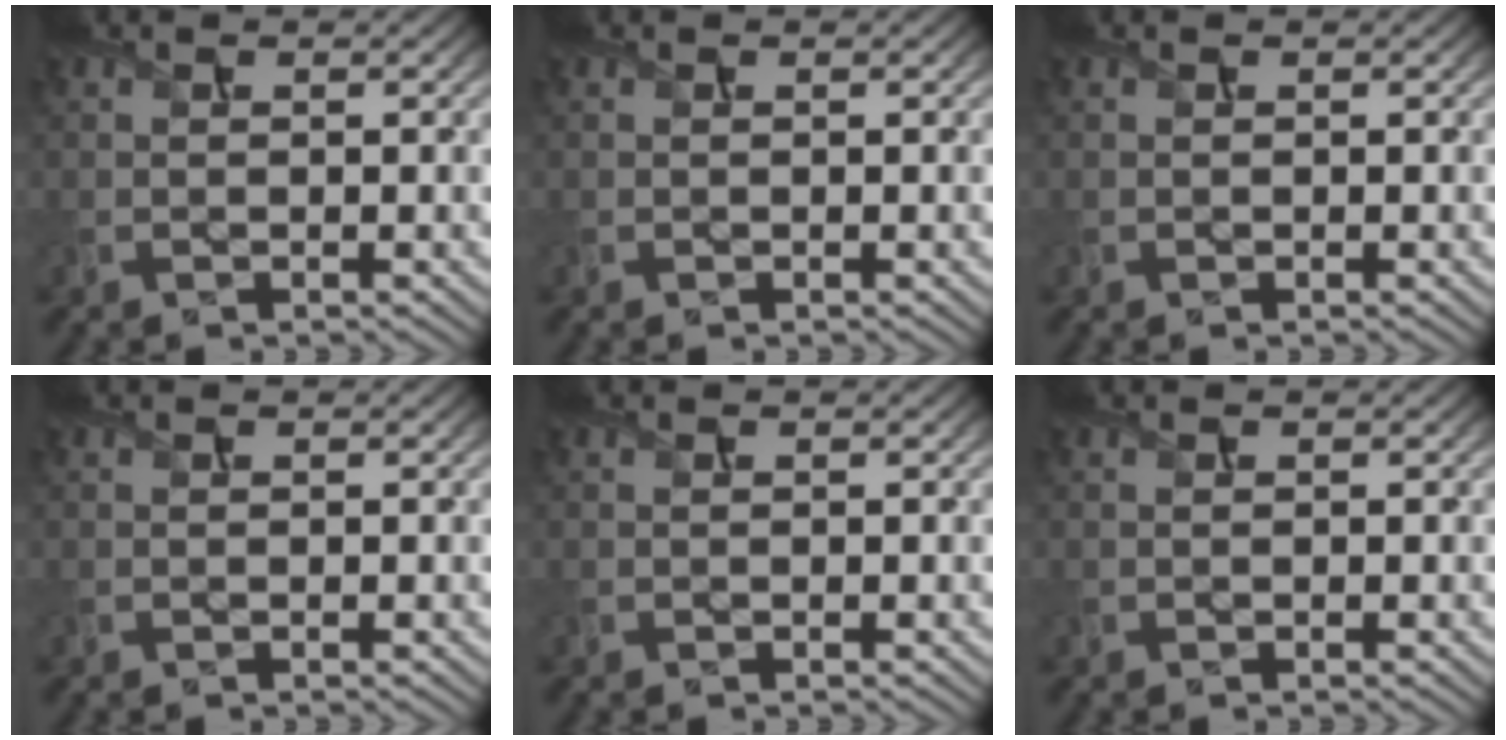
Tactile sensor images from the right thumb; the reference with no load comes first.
{"total": 0.0}
{"total": 0.0}
{"total": 0.0}
{"total": 0.0}
{"total": 0.0}